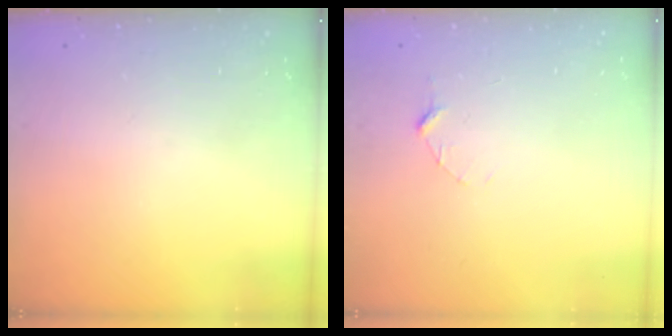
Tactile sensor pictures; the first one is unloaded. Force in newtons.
{"total": 2.9, "press": 2.9, "slide": 0.3}